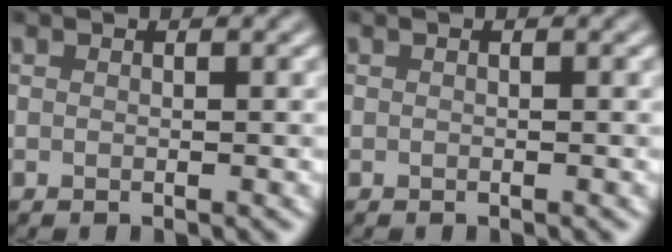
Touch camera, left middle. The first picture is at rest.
{"total": 0.0}